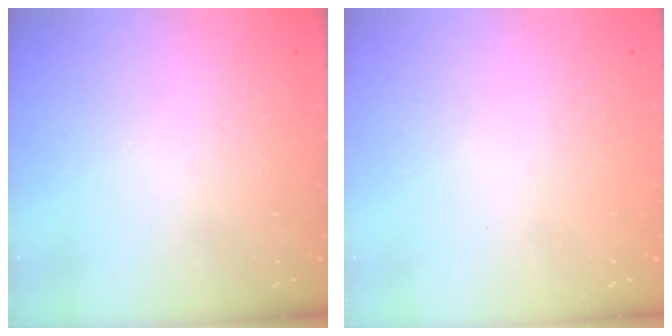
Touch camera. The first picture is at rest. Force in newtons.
{"total": 0.9, "press": 0.8, "slide": 0.3}